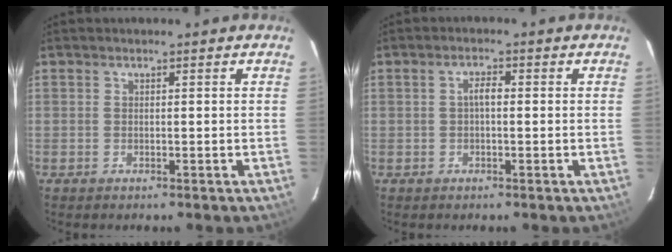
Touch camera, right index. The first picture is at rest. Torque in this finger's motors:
{"motor_torque": [0.45, -0.08, 0.32, 0.06]}